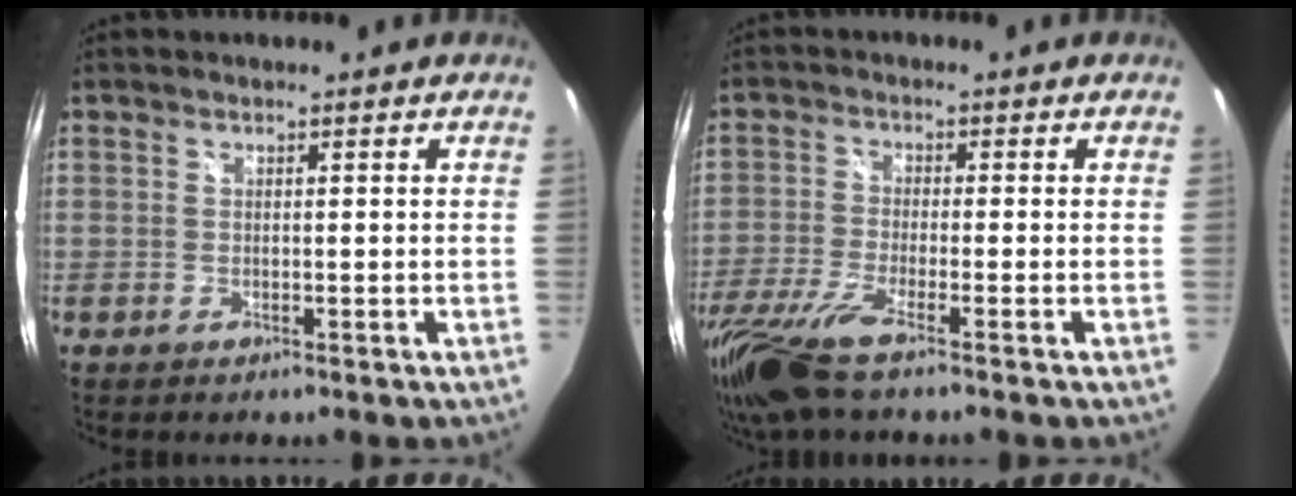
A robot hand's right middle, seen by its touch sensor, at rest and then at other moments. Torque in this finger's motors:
{"motor_torque": [1.16, -0.97, 0.41, 0.15]}